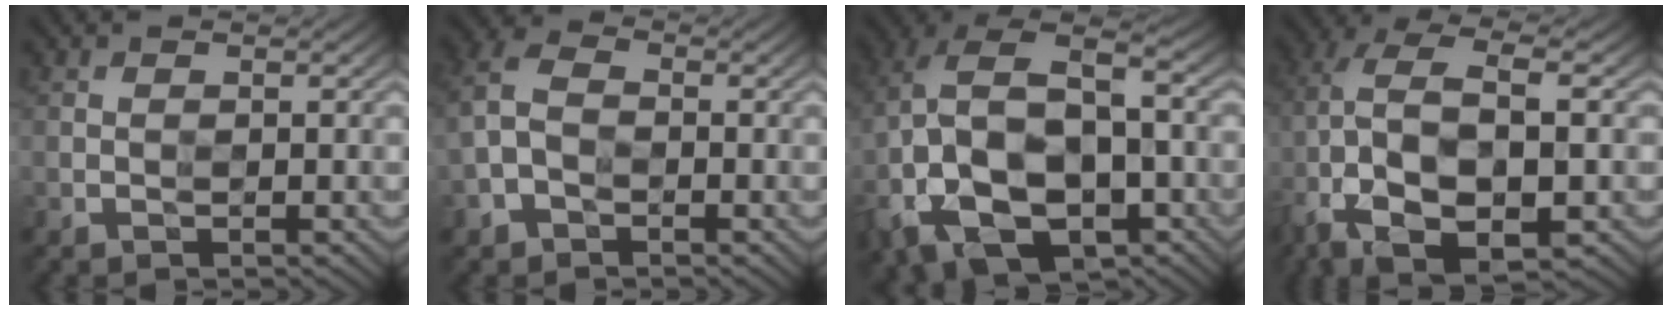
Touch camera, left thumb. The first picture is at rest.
{"total": 4.7, "force": [-1.7, 3.2, 2.9], "torque": [-0.078, 0.005, -0.046]}
{"total": 17.7, "force": [-3.6, 11.3, 13.1], "torque": [-0.288, -0.021, -0.031]}
{"total": 13.1, "force": [-3.6, 6.3, 10.9], "torque": [-0.258, -0.004, -0.061]}